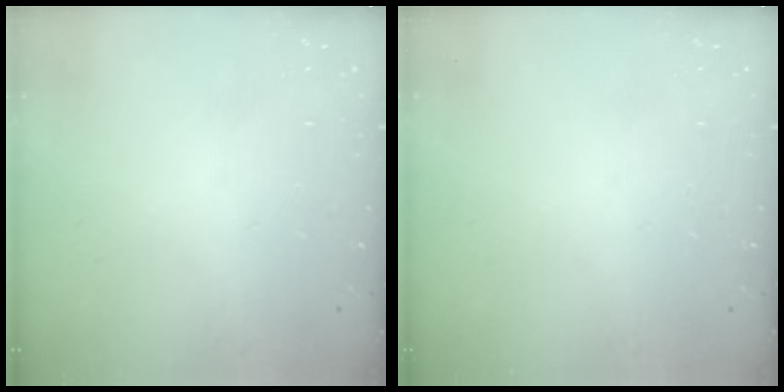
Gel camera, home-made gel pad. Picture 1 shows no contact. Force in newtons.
{"total": 0.0}